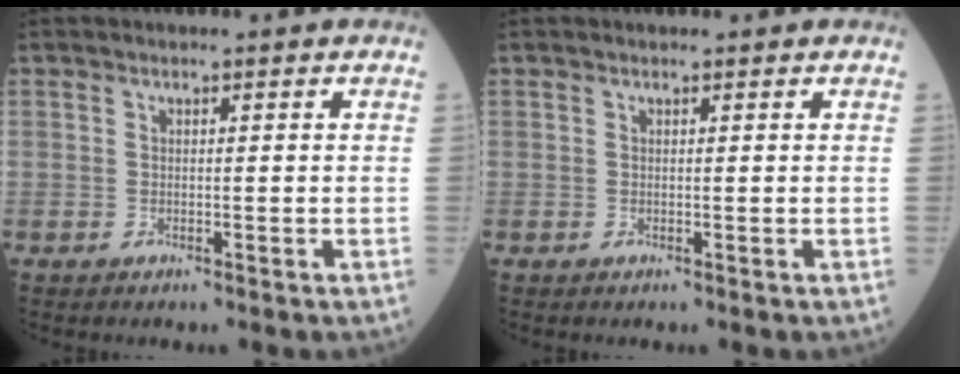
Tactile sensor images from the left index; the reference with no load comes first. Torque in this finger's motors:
{"motor_torque": [0.03, 0.12, -0.02, -0.01]}